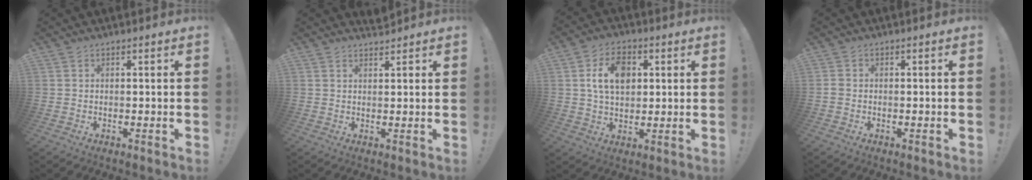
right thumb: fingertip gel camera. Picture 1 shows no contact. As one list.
[{"total": 1.8, "force": [1.7, 0.4, 0.3], "torque": [0.008, -0.017, 0.029]}, {"total": 10.9, "force": [2.6, 7.4, 7.5], "torque": [-0.122, 0.006, 0.047]}, {"total": 1.2, "force": [-0.5, 0.8, 0.7], "torque": [-0.017, 0.005, -0.008]}]